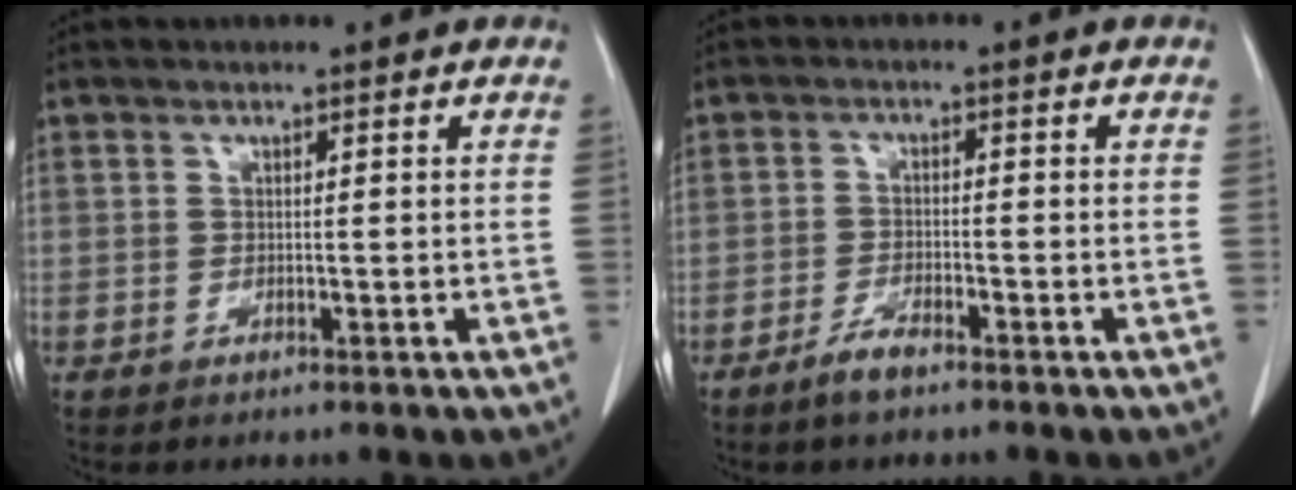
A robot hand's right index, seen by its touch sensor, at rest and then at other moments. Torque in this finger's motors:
{"motor_torque": [-0.07, -0.02, 0.14, 0.05]}